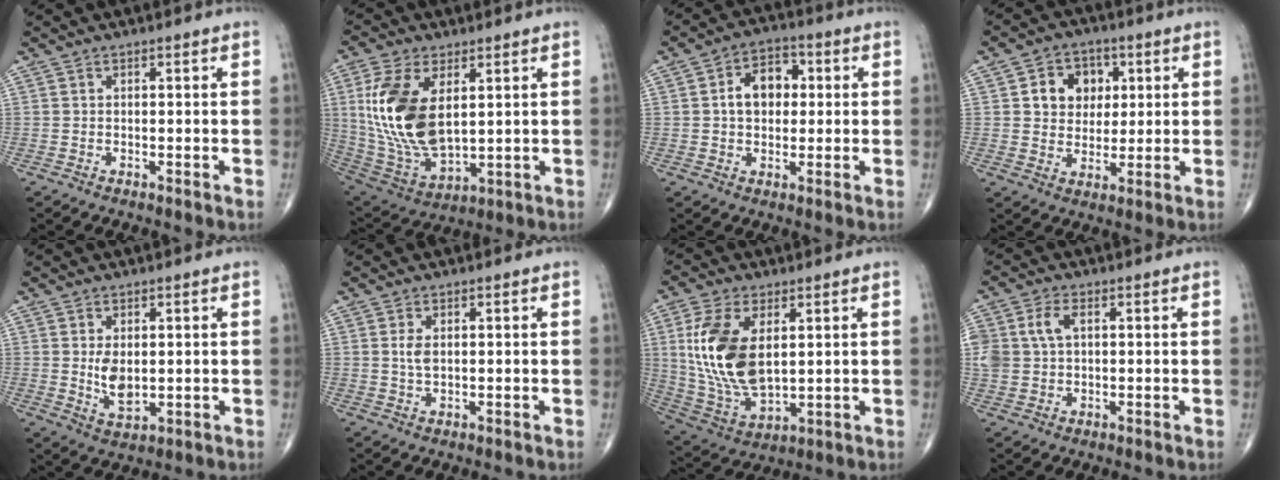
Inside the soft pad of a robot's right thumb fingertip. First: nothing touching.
{"total": 18.0, "force": [3.6, 9.5, 14.8], "torque": [-0.298, -0.023, 0.082]}
{"total": 8.2, "force": [0.9, 5.8, 5.7], "torque": [-0.069, 0.019, 0.008]}
{"total": 8.7, "force": [2.3, 7.2, 4.4], "torque": [-0.023, -0.003, 0.036]}
{"total": 5.2, "force": [0.4, 3.0, 4.3], "torque": [-0.065, -0.014, 0.016]}
{"total": 2.3, "force": [0.5, 1.2, 1.9], "torque": [-0.039, -0.002, 0.010]}
{"total": 16.7, "force": [3.2, 9.0, 13.7], "torque": [-0.271, -0.019, 0.073]}
{"total": 7.5, "force": [1.6, 5.0, 5.3], "torque": [-0.129, 0.010, 0.035]}